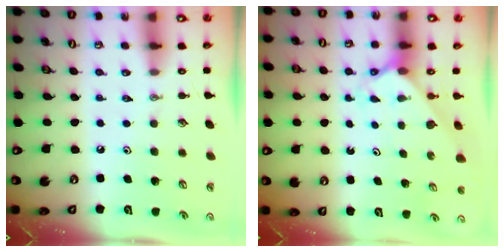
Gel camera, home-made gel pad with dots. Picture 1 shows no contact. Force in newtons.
{"total": 2.4, "press": 2.4, "slide": 0.2}